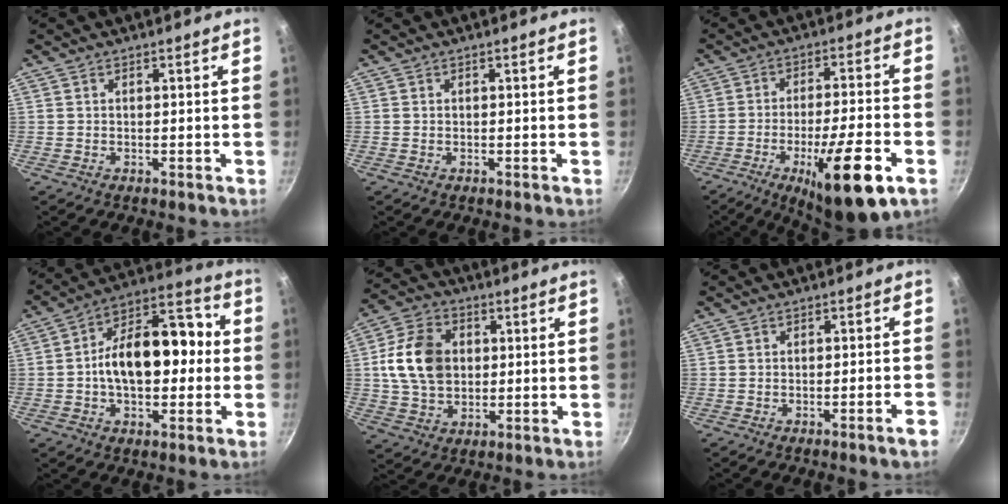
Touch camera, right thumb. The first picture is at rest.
{"total": 0.0}
{"total": 16.8, "force": [-7.2, 3.8, 14.7], "torque": [-0.224, 0.025, -0.107]}
{"total": 18.5, "force": [-0.8, 11.3, 14.6], "torque": [-0.186, 0.052, -0.024]}
{"total": 13.3, "force": [1.5, 9.9, 8.7], "torque": [-0.140, 0.008, 0.022]}
{"total": 3.0, "force": [-1.9, -0.1, 2.3], "torque": [-0.033, 0.017, -0.023]}